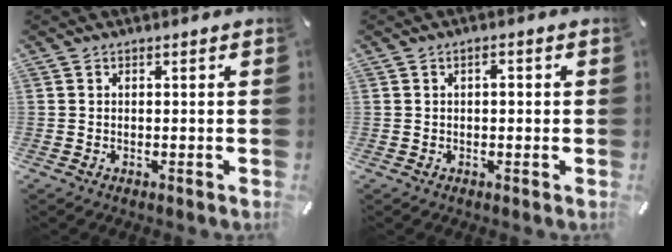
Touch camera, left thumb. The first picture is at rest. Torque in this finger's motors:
{"motor_torque": [-0.03, -0.27, -0.01, 0.28, -0.08]}